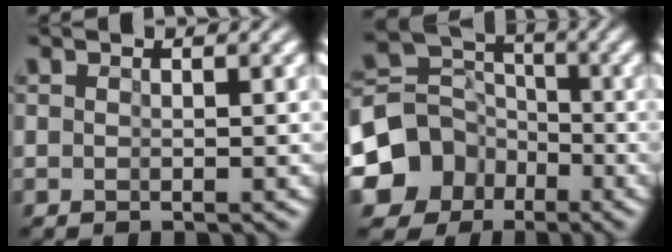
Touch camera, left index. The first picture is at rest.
{"total": 9.6, "force": [-4.6, 7.9, 2.8], "torque": [-0.093, -0.014, -0.093]}